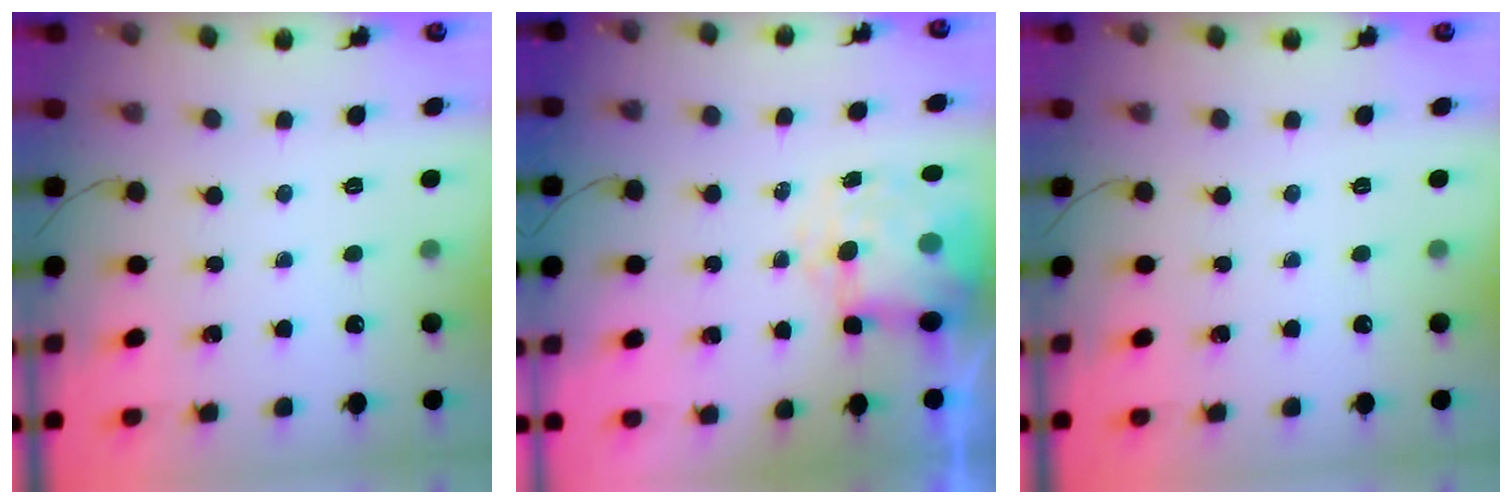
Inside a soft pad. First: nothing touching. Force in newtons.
{"total": 8.5, "press": 8.3, "slide": 1.9}
{"total": 0.0}